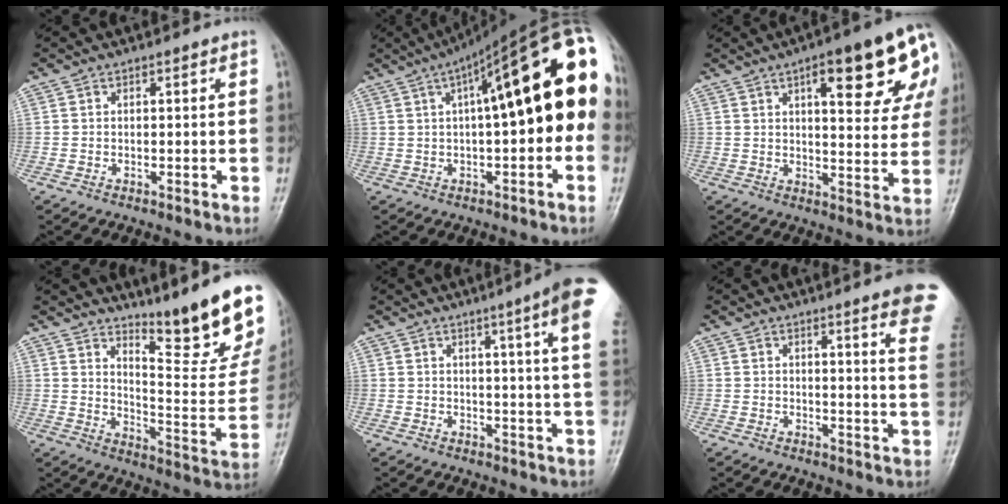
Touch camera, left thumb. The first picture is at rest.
{"total": 22.9, "force": [3.8, 7.3, 21.3], "torque": [-0.291, 0.052, 0.049]}
{"total": 18.7, "force": [8.1, 5.6, 16.0], "torque": [-0.183, -0.014, 0.100]}
{"total": 19.7, "force": [15.3, 2.6, 12.1], "torque": [-0.145, -0.144, 0.217]}
{"total": 11.8, "force": [5.6, 0.0, 10.4], "torque": [-0.133, -0.018, 0.054]}
{"total": 10.8, "force": [7.4, 0.9, 7.7], "torque": [-0.071, -0.032, 0.067]}